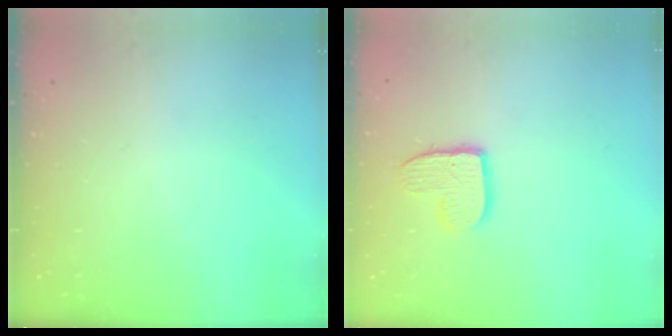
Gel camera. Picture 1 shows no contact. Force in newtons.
{"total": 9.8, "press": 9.8, "slide": 0.5}